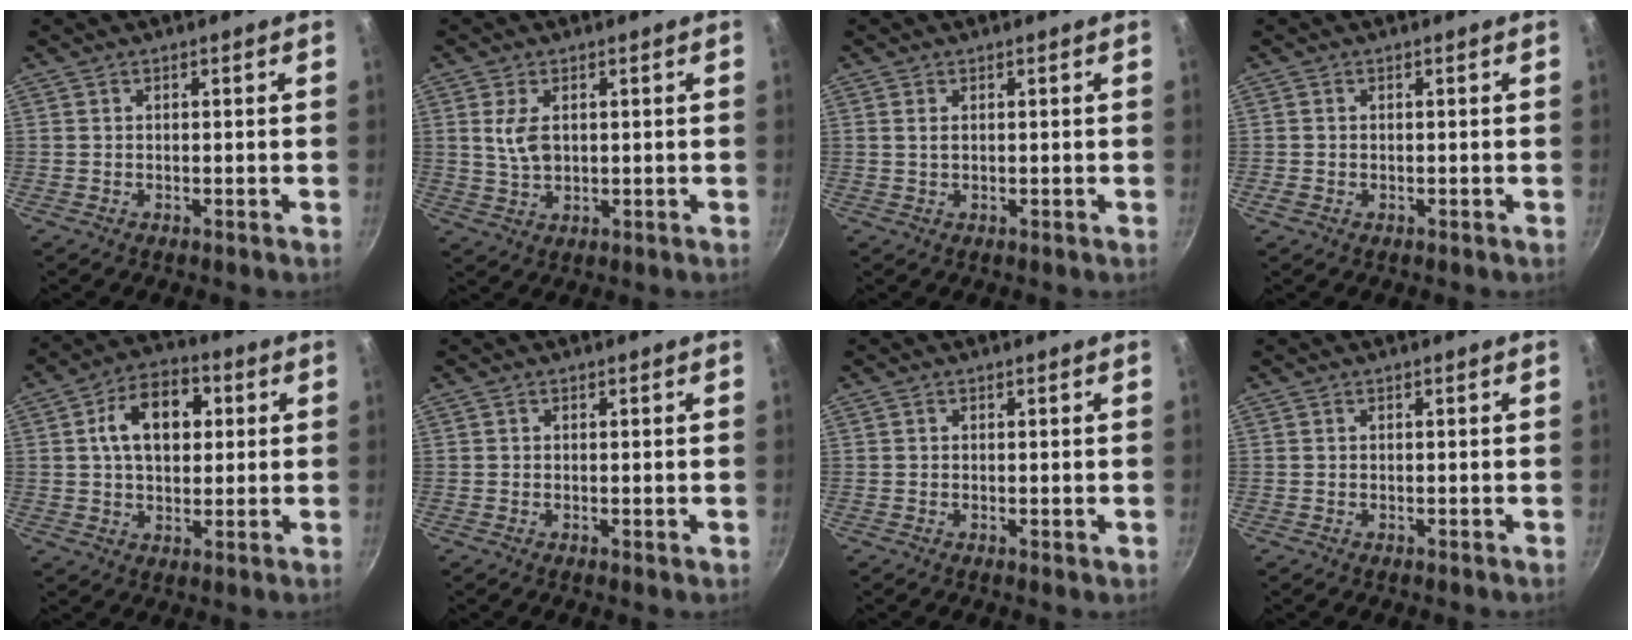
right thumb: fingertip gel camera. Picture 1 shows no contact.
{"total": 5.2, "force": [1.1, 3.1, 4.0], "torque": [-0.072, -0.005, 0.025]}
{"total": 1.2, "force": [0.3, 0.7, 0.9], "torque": [-0.017, 0.001, 0.004]}
{"total": 1.1, "force": [-0.3, 0.9, 0.5], "torque": [-0.009, 0.000, -0.007]}
{"total": 12.2, "force": [2.7, 8.1, 8.7], "torque": [-0.111, 0.013, 0.033]}
{"total": 0.7, "force": [0.1, 0.3, 0.6], "torque": [-0.009, 0.000, 0.001]}
{"total": 0.8, "force": [0.2, 0.3, 0.7], "torque": [-0.010, 0.000, 0.001]}
{"total": 0.0}